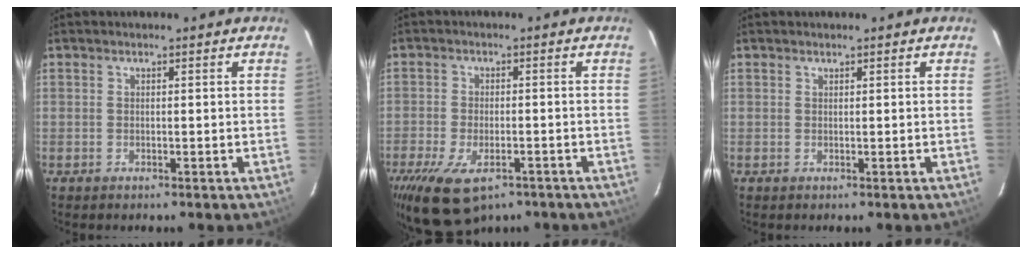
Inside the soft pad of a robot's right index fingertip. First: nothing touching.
{"total": 12.6, "force": [-7.7, 6.0, 8.0], "torque": [-0.181, -0.034, -0.124]}
{"total": 0.0}